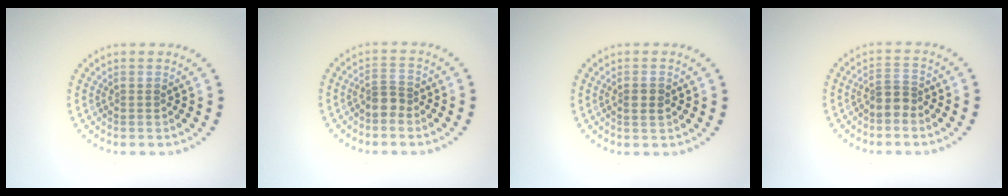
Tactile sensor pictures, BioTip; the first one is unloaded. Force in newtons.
{"total": 1.5, "press": 1.2, "slide": 0.9}
{"total": 1.5, "press": 1.4, "slide": 0.4}
{"total": 2.0, "press": 1.6, "slide": 1.2}